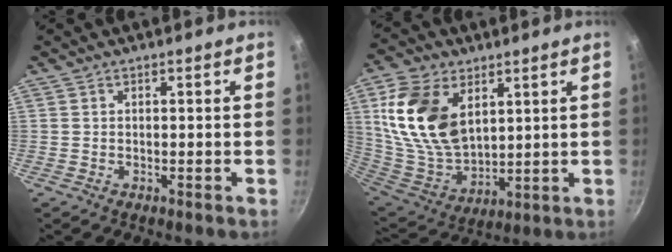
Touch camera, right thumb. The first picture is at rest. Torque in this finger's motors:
{"motor_torque": [-1.37, 2.35, 1.61, 0.75, 0.22]}